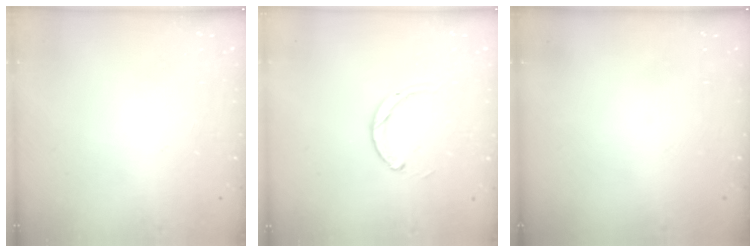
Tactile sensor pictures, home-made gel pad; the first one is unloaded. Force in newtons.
{"total": 2.3, "press": 2.3, "slide": 0.3}
{"total": 0.0}